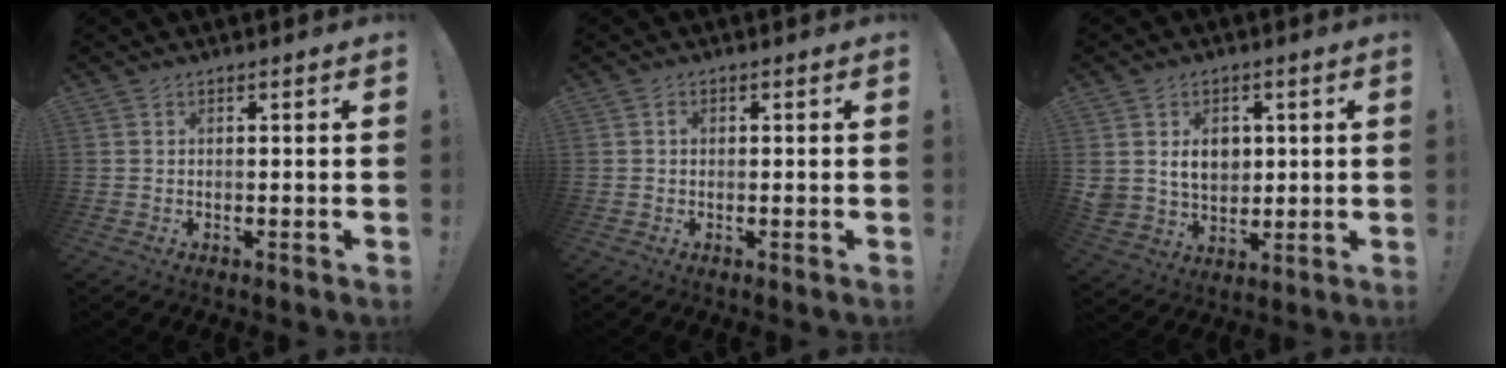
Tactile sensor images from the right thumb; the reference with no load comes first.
{"total": 0.8, "force": [-0.2, 0.7, 0.2], "torque": [0.000, 0.002, -0.005]}
{"total": 9.2, "force": [2.9, 7.7, 3.9], "torque": [-0.060, -0.017, 0.060]}